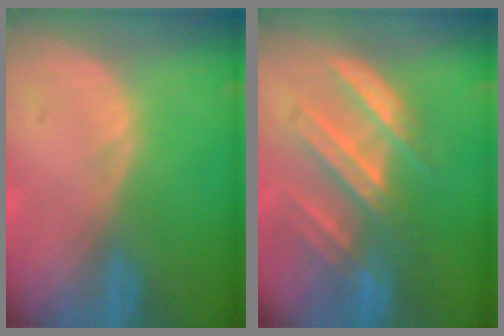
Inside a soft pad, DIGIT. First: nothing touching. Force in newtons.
{"total": 7.6, "press": 7.4, "slide": 1.7}